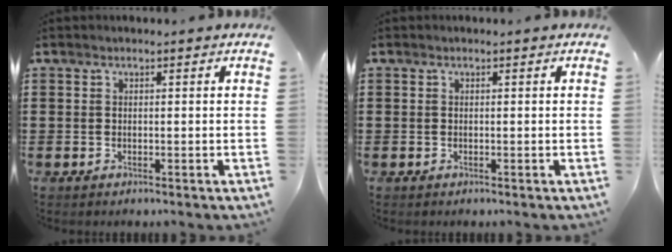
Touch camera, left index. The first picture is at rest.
{"total": 0.0}